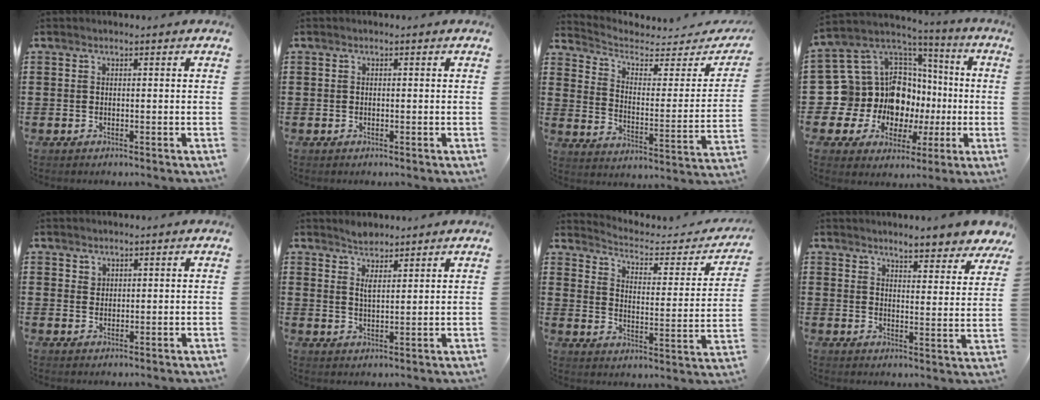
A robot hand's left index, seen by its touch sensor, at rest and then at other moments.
{"total": 0.5, "force": [-0.2, 0.4, 0.2], "torque": [-0.006, 0.000, -0.005]}
{"total": 4.1, "force": [3.2, 1.7, 2.0], "torque": [-0.059, -0.024, 0.049]}
{"total": 15.0, "force": [-2.0, 14.2, 4.6], "torque": [-0.117, -0.033, 0.000]}
{"total": 1.4, "force": [1.2, 0.8, 0.2], "torque": [0.003, -0.003, 0.022]}
{"total": 2.9, "force": [2.5, 0.9, 1.2], "torque": [-0.030, 0.005, 0.047]}
{"total": 3.0, "force": [2.6, 0.9, 1.3], "torque": [-0.044, -0.021, 0.034]}
{"total": 4.8, "force": [4.6, -0.3, 1.2], "torque": [-0.035, -0.027, 0.079]}